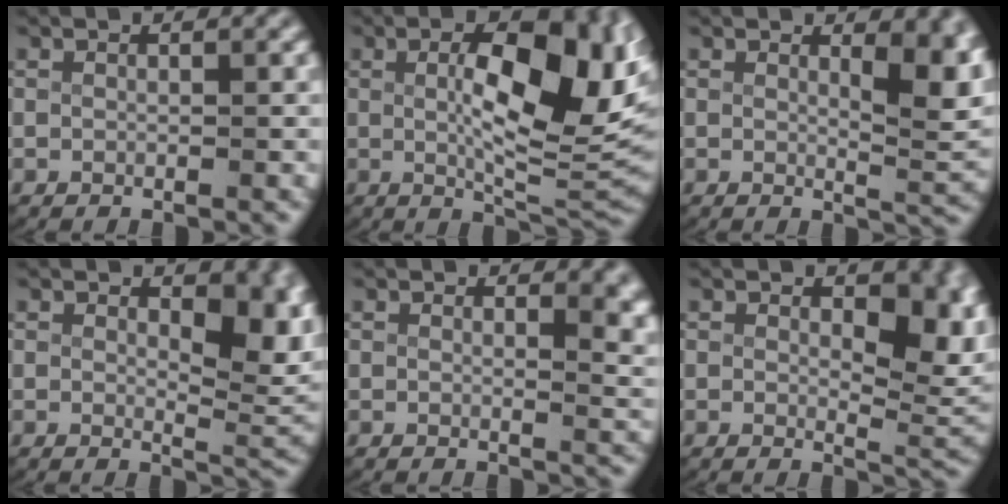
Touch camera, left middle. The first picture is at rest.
{"total": 12.2, "force": [2.3, 4.6, 11.1], "torque": [-0.139, -0.007, 0.035]}
{"total": 4.9, "force": [2.0, 1.5, 4.3], "torque": [-0.039, -0.019, 0.034]}
{"total": 6.0, "force": [2.0, 2.6, 5.0], "torque": [-0.037, -0.011, 0.030]}
{"total": 2.9, "force": [1.4, 1.0, 2.3], "torque": [-0.015, -0.016, 0.022]}
{"total": 6.8, "force": [1.8, 3.2, 5.7], "torque": [-0.042, -0.010, 0.027]}